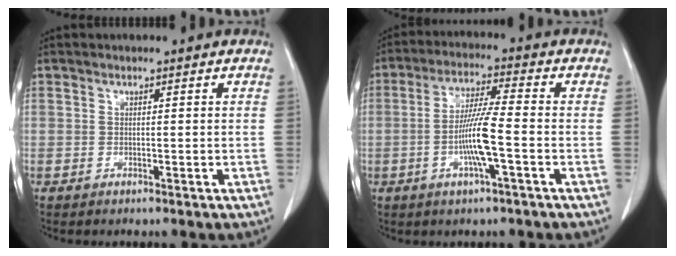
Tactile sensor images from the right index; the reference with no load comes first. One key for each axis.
{"total": 8.5, "fx": -2.0, "fy": -0.1, "fz": 8.2, "tx": -0.161, "ty": -0.001, "tz": -0.040}